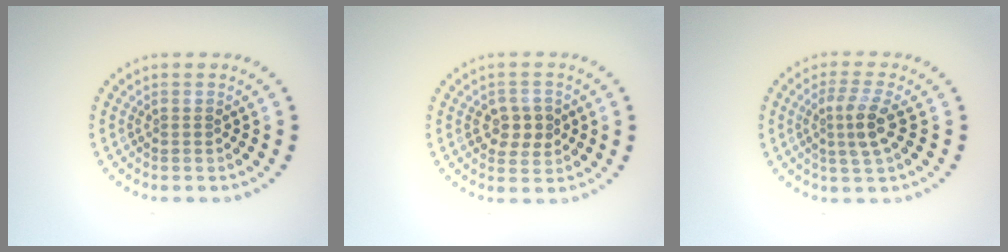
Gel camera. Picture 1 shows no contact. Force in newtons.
{"total": 2.8, "press": 2.8, "slide": 0.3}
{"total": 2.9, "press": 2.5, "slide": 1.4}